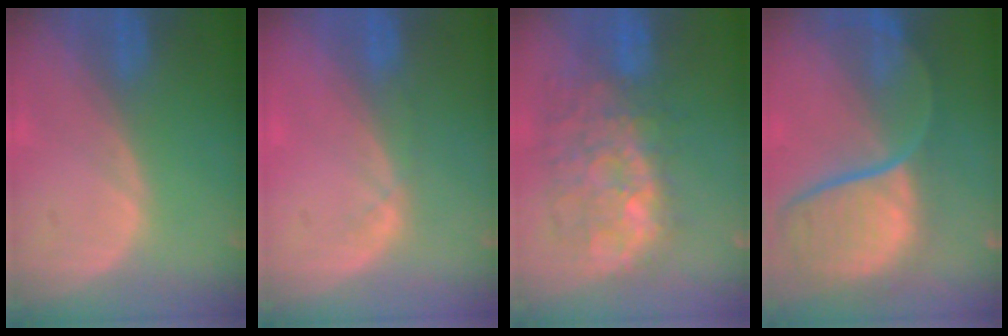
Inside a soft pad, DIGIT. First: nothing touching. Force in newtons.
{"total": 1.7, "press": 1.5, "slide": 0.8}
{"total": 10.5, "press": 9.9, "slide": 3.4}
{"total": 12.2, "press": 9.9, "slide": 7.1}